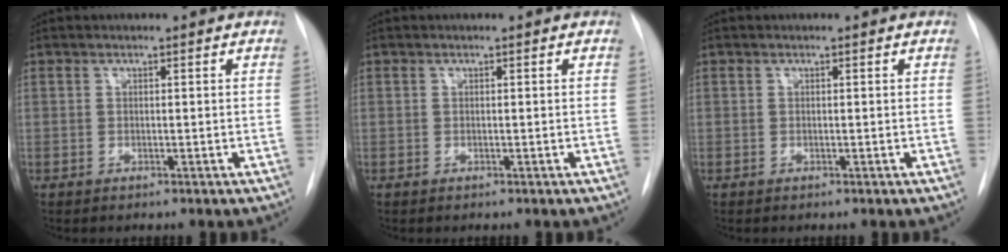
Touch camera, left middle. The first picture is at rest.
{"total": 0.0}
{"total": 0.0}